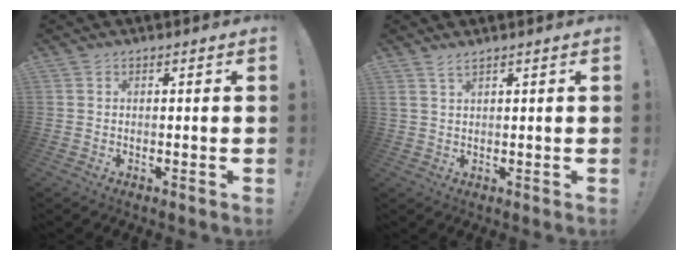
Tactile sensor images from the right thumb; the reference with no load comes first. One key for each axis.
{"total": 2.5, "fx": 1.9, "fy": 0.3, "fz": 1.6, "tx": -0.036, "ty": -0.005, "tz": 0.036}